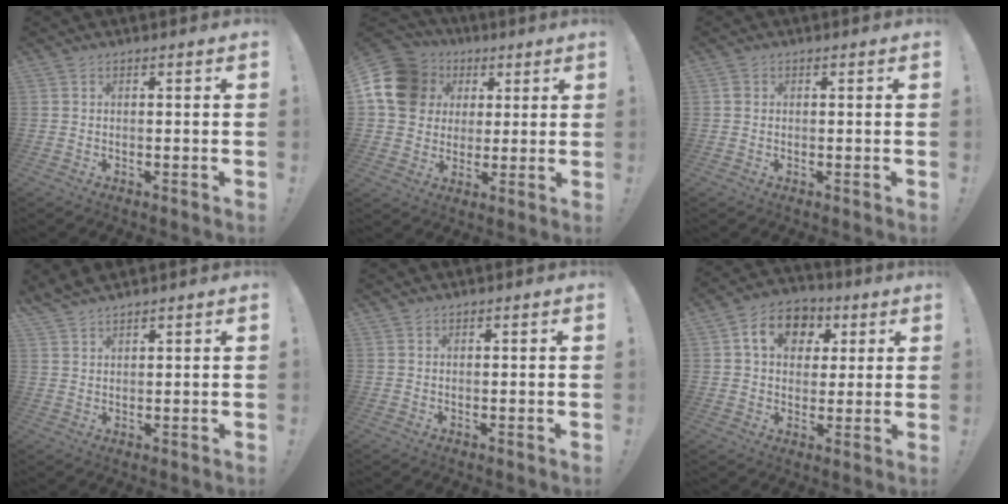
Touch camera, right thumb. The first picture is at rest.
{"total": 16.4, "force": [4.9, 13.8, 7.4], "torque": [-0.115, -0.015, 0.106]}
{"total": 0.8, "force": [0.1, 0.7, 0.4], "torque": [0.002, 0.000, 0.000]}
{"total": 3.7, "force": [3.6, 0.9, 0.7], "torque": [-0.016, -0.021, 0.068]}
{"total": 0.8, "force": [0.7, 0.3, 0.0], "torque": [0.005, -0.003, 0.014]}
{"total": 12.4, "force": [4.3, 9.6, 6.5], "torque": [-0.091, -0.003, 0.082]}